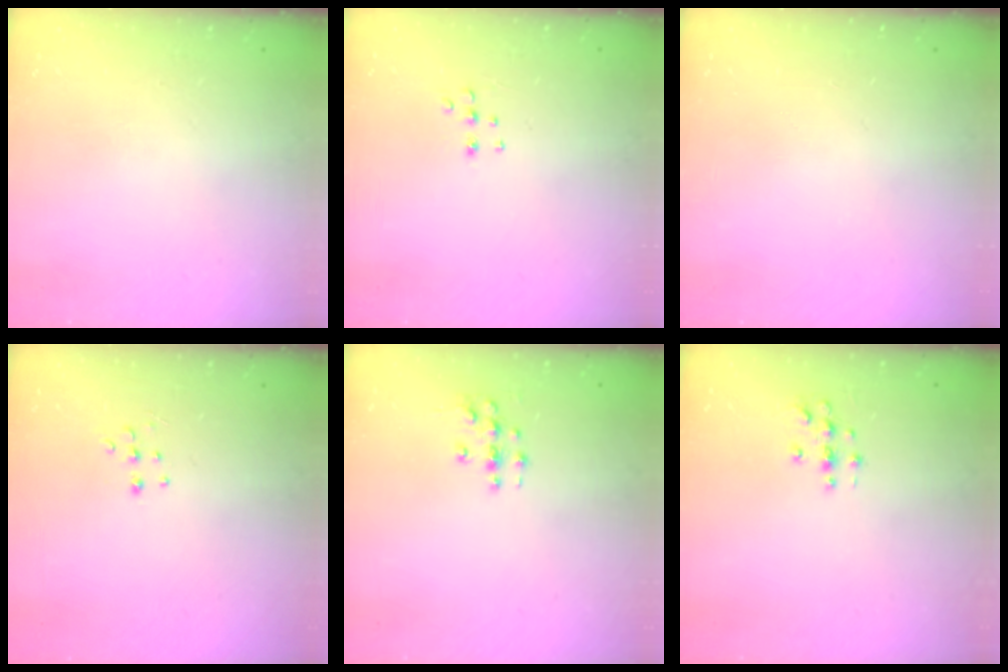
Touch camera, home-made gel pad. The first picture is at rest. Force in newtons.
{"total": 5.3, "press": 5.3, "slide": 0.6}
{"total": 0.0}
{"total": 5.2, "press": 5.2, "slide": 0.7}
{"total": 3.3, "press": 3.3, "slide": 0.2}
{"total": 2.8, "press": 2.8, "slide": 0.3}